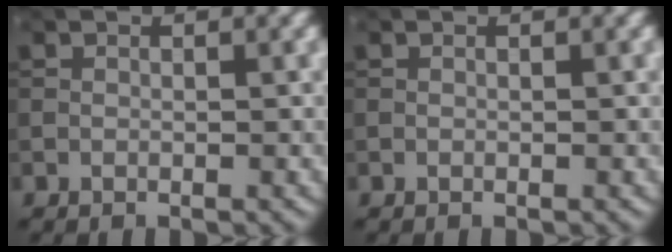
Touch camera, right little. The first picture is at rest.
{"total": 0.0}